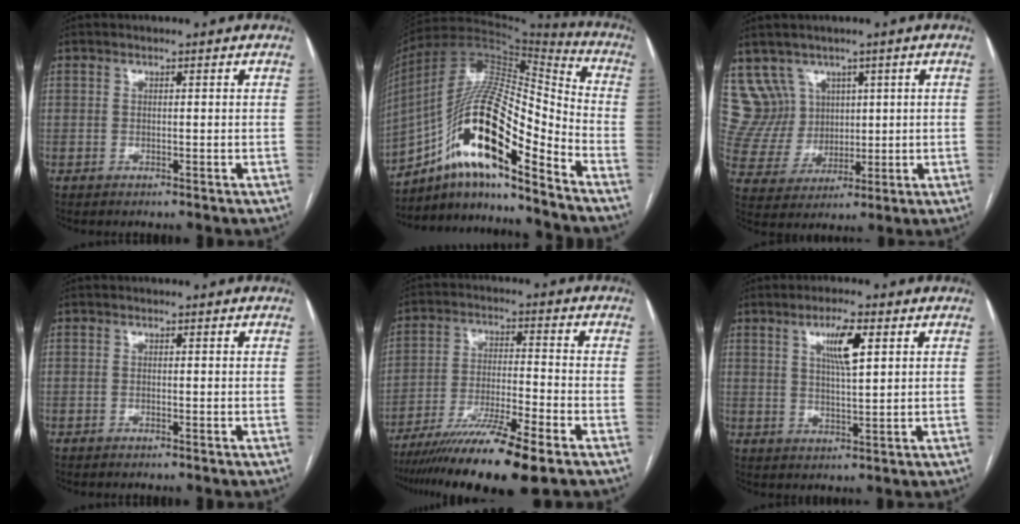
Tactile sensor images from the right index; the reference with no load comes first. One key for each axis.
{"total": 19.3, "fx": -10.8, "fy": 3.7, "fz": 15.6, "tx": -0.301, "ty": 0.014, "tz": -0.188}
{"total": 8.4, "fx": 4.7, "fy": 7.0, "fz": 0.3, "tx": -0.016, "ty": 0.041, "tz": 0.107}
{"total": 0.0}
{"total": 13.9, "fx": -9.9, "fy": -0.2, "fz": 9.7, "tx": -0.179, "ty": -0.035, "tz": -0.171}
{"total": 6.0, "fx": 2.5, "fy": 0.8, "fz": 5.4, "tx": -0.098, "ty": 0.000, "tz": 0.043}